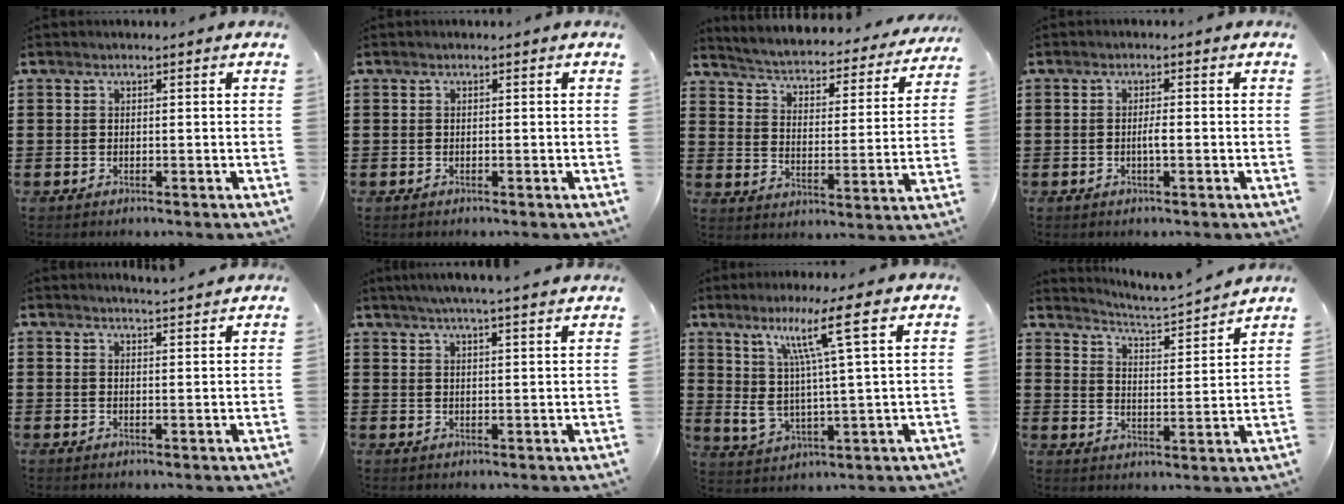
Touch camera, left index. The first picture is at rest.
{"total": 0.0}
{"total": 2.6, "force": [2.5, 0.0, 0.6], "torque": [-0.031, -0.031, 0.030]}
{"total": 1.8, "force": [-0.4, 0.3, 1.8], "torque": [-0.034, 0.000, -0.008]}
{"total": 2.3, "force": [2.3, -0.4, 0.1], "torque": [-0.007, -0.009, 0.043]}
{"total": 3.8, "force": [3.4, -0.6, 1.6], "torque": [-0.041, -0.010, 0.060]}
{"total": 11.4, "force": [5.6, 0.8, 9.9], "torque": [-0.195, -0.010, 0.089]}
{"total": 3.3, "force": [3.2, -0.7, 0.3], "torque": [-0.028, -0.040, 0.044]}